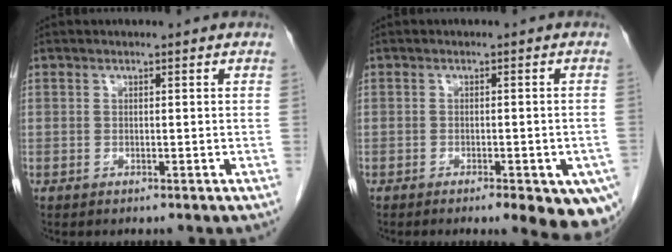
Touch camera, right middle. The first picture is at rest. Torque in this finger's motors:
{"motor_torque": [1.11, -1.03, 0.21, 0.05]}